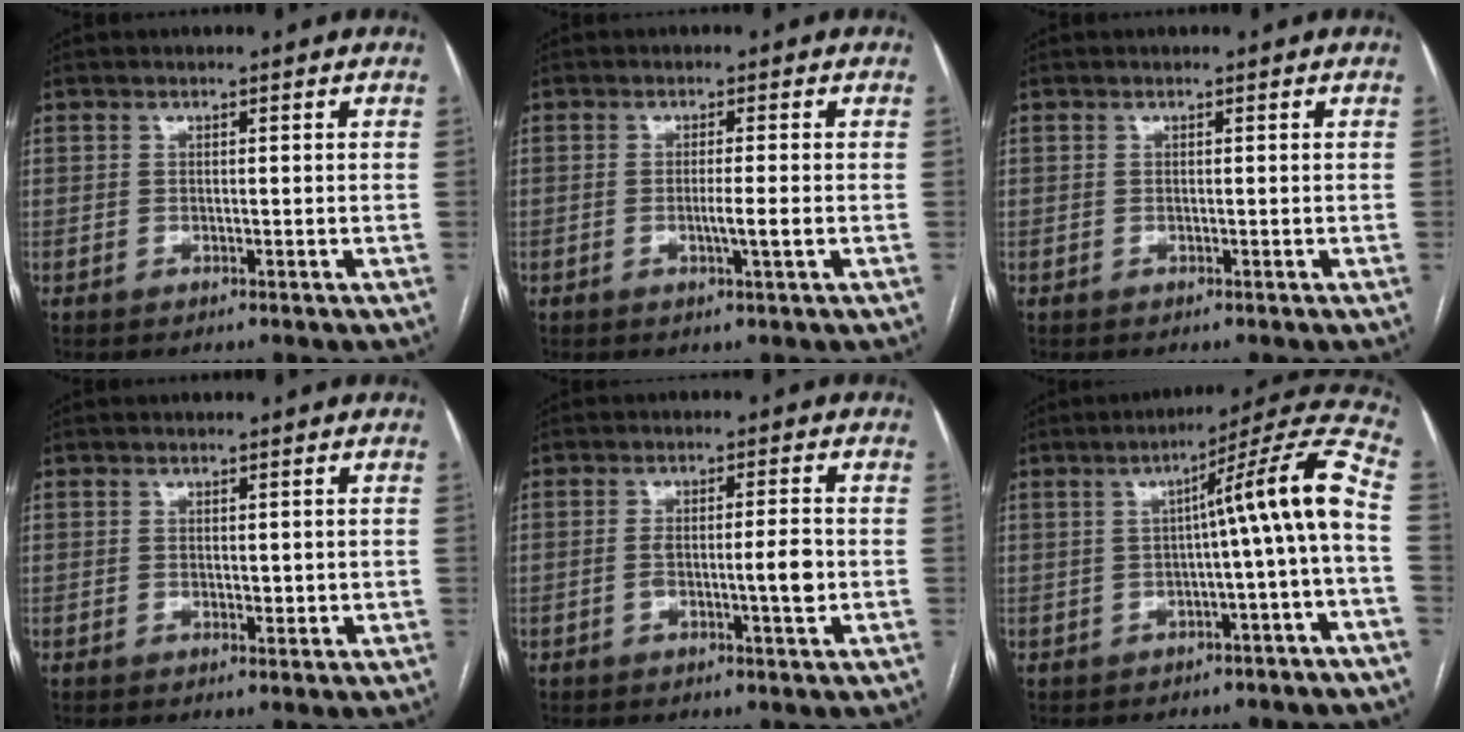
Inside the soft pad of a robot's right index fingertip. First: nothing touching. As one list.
[{"total": 2.7, "force": [-0.6, -0.4, 2.6], "torque": [-0.046, -0.004, -0.010]}, {"total": 0.0}, {"total": 1.4, "force": [0.1, 0.8, 1.1], "torque": [-0.013, -0.003, 0.003]}, {"total": 4.5, "force": [-1.0, 0.5, 4.3], "torque": [-0.078, 0.004, -0.013]}, {"total": 11.2, "force": [-1.0, -1.2, 11.1], "torque": [-0.145, 0.029, -0.020]}]